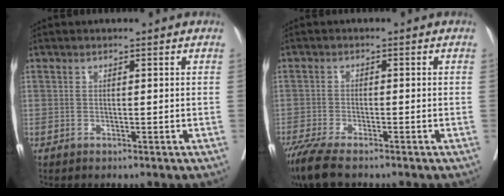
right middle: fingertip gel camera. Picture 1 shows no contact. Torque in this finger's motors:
{"motor_torque": [0.42, -0.46, 0.08, 0.06]}